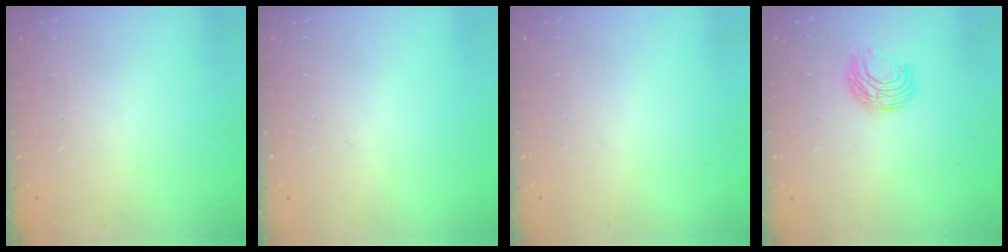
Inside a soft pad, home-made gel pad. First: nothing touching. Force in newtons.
{"total": 0.0}
{"total": 0.0}
{"total": 6.8, "press": 6.7, "slide": 0.6}